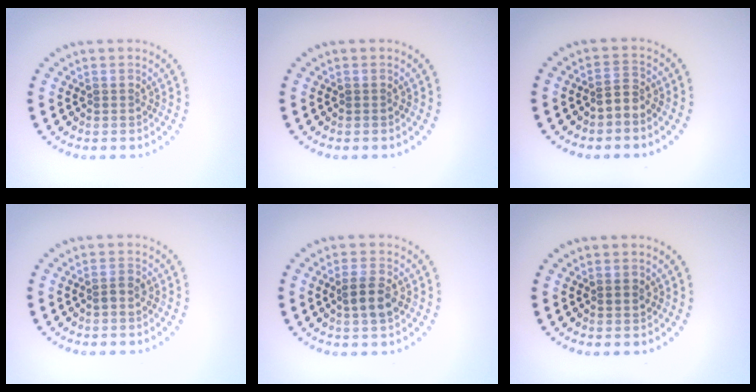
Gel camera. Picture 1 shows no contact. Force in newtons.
{"total": 0.0}
{"total": 1.6, "press": 1.2, "slide": 1.1}
{"total": 0.9, "press": 0.8, "slide": 0.5}
{"total": 2.7, "press": 2.7, "slide": 0.6}
{"total": 1.0, "press": 0.9, "slide": 0.4}